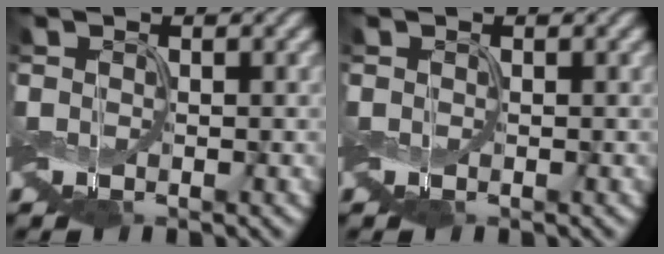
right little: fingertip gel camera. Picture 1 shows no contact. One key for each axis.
{"total": 0.0}